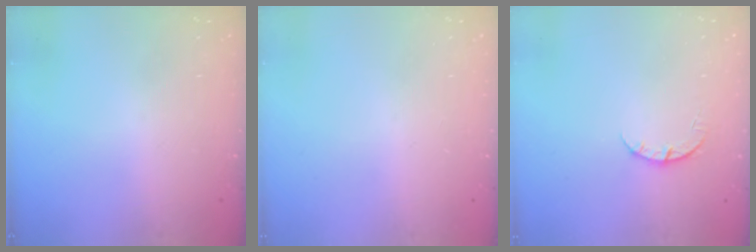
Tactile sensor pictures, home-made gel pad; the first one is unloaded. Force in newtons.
{"total": 0.0}
{"total": 3.6, "press": 3.6, "slide": 0.5}